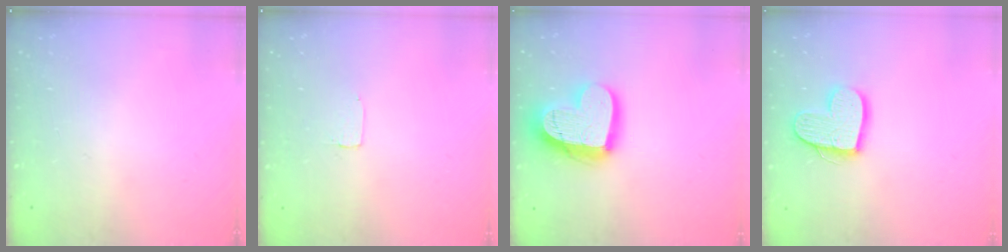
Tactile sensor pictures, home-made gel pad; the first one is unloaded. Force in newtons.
{"total": 1.7, "press": 1.7, "slide": 0.1}
{"total": 21.4, "press": 21.3, "slide": 2.1}
{"total": 13.4, "press": 13.4, "slide": 0.8}